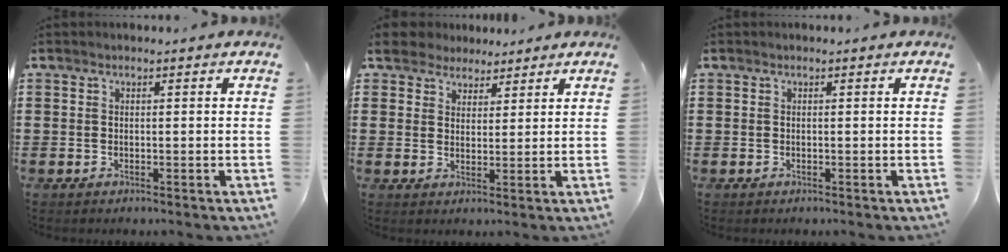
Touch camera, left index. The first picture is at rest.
{"total": 4.1, "force": [3.5, 2.2, 0.1], "torque": [-0.023, 0.006, 0.066]}
{"total": 0.0}